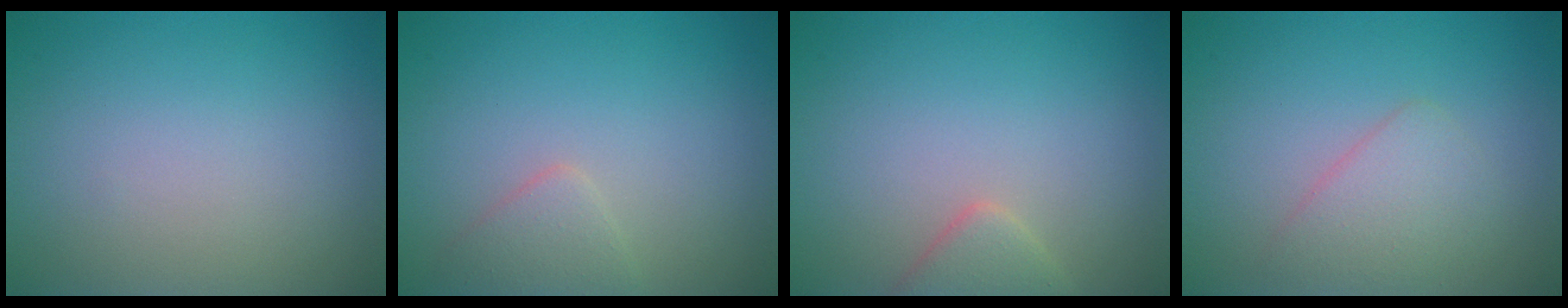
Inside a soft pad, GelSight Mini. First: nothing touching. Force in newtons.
{"total": 1.7, "press": 1.7, "slide": 0.1}
{"total": 2.1, "press": 2.1, "slide": 0.2}
{"total": 2.4, "press": 2.4, "slide": 0.2}